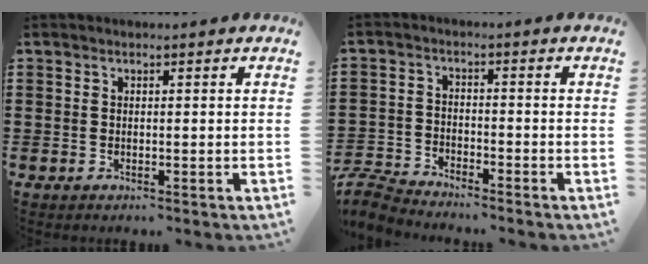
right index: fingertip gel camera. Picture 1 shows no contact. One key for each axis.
{"total": 4.4, "fx": -4.4, "fy": 0.4, "fz": 0.5, "tx": -0.033, "ty": -0.005, "tz": -0.096}